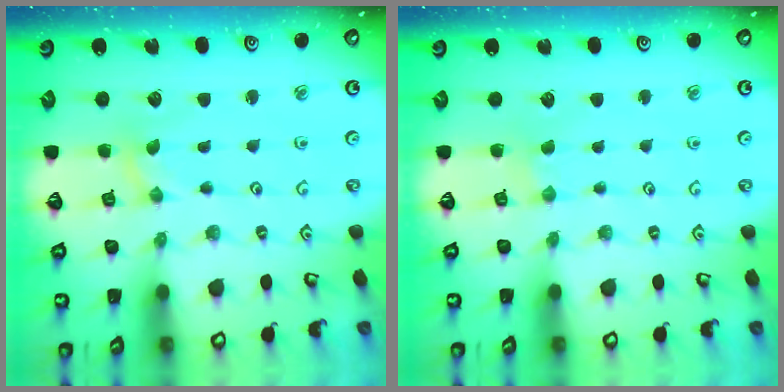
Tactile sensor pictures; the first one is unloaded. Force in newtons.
{"total": 0.9, "press": 0.9, "slide": 0.2}